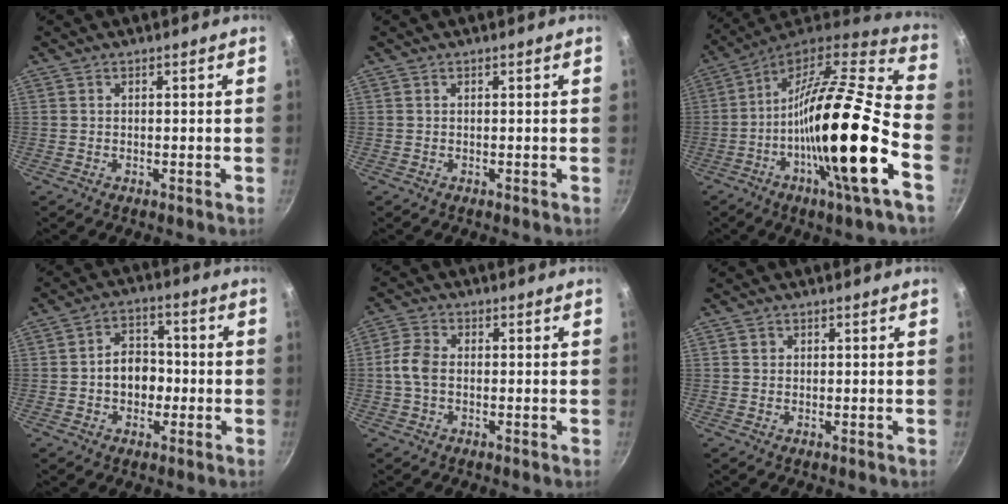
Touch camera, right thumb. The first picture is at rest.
{"total": 0.0}
{"total": 26.1, "force": [-8.1, 4.2, 24.5], "torque": [-0.372, 0.013, -0.154]}
{"total": 7.8, "force": [-1.2, 6.0, 4.8], "torque": [-0.035, 0.022, -0.023]}
{"total": 5.0, "force": [-0.4, 3.3, 3.7], "torque": [-0.080, 0.016, -0.015]}
{"total": 1.1, "force": [0.3, 1.1, 0.3], "torque": [-0.001, 0.003, 0.003]}